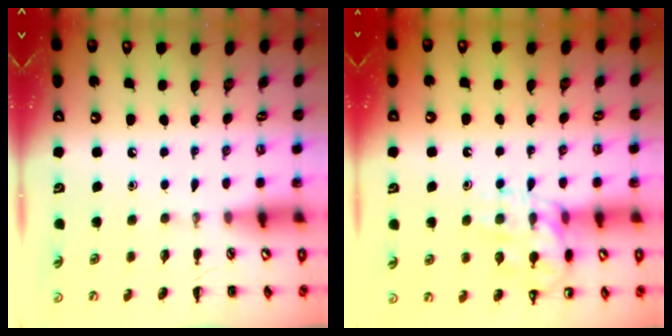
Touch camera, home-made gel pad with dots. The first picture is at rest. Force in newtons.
{"total": 14.7, "press": 14.6, "slide": 1.7}